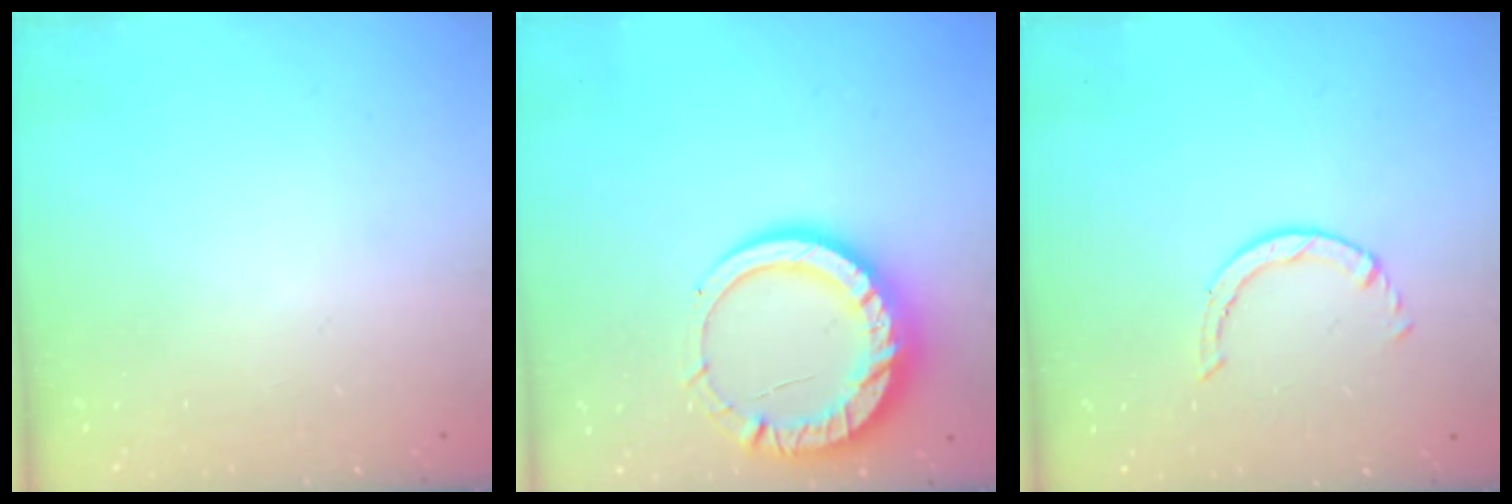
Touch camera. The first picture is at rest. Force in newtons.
{"total": 13.6, "press": 13.6, "slide": 1.2}
{"total": 0.6, "press": 0.6, "slide": 0.1}